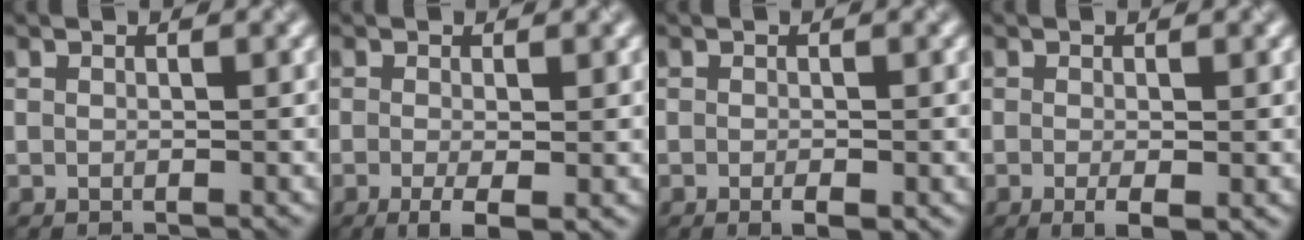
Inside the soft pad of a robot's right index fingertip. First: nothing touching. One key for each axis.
{"total": 2.9, "fx": -0.9, "fy": 0.7, "fz": 2.6, "tx": -0.050, "ty": -0.011, "tz": -0.015}
{"total": 1.5, "fx": -0.6, "fy": 0.4, "fz": 1.3, "tx": -0.021, "ty": -0.004, "tz": -0.008}
{"total": 2.0, "fx": -0.6, "fy": 0.5, "fz": 1.9, "tx": -0.034, "ty": -0.009, "tz": -0.008}